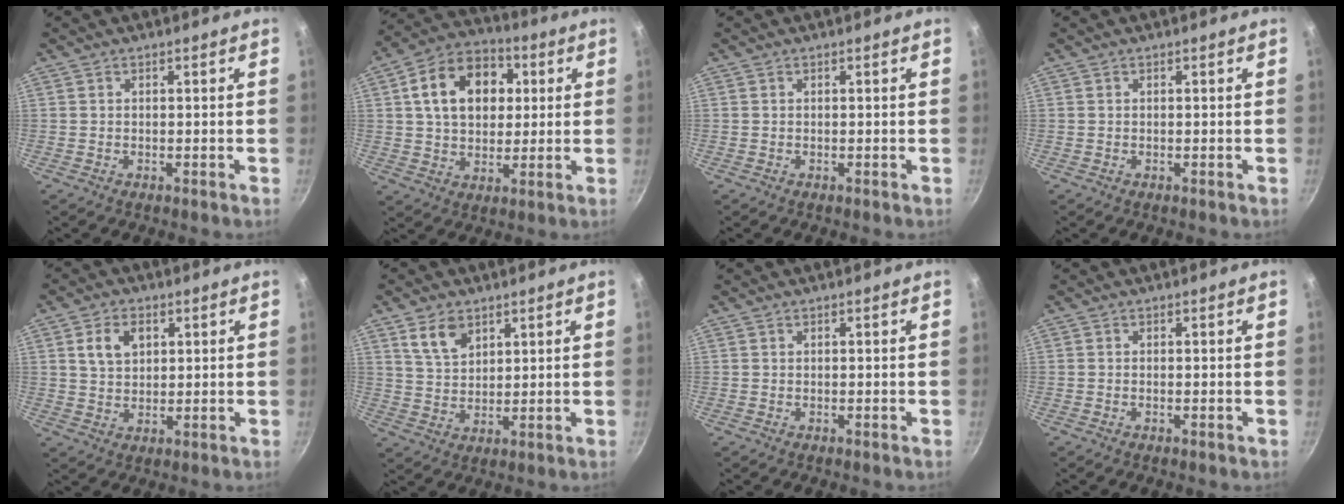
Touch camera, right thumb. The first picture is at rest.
{"total": 16.1, "force": [3.7, 11.6, 10.5], "torque": [-0.145, 0.018, 0.051]}
{"total": 0.0}
{"total": 0.0}
{"total": 6.3, "force": [2.2, 4.4, 4.0], "torque": [-0.057, -0.003, 0.040]}
{"total": 6.8, "force": [3.8, 4.1, 3.8], "torque": [-0.054, -0.017, 0.077]}
{"total": 0.0}
{"total": 0.0}